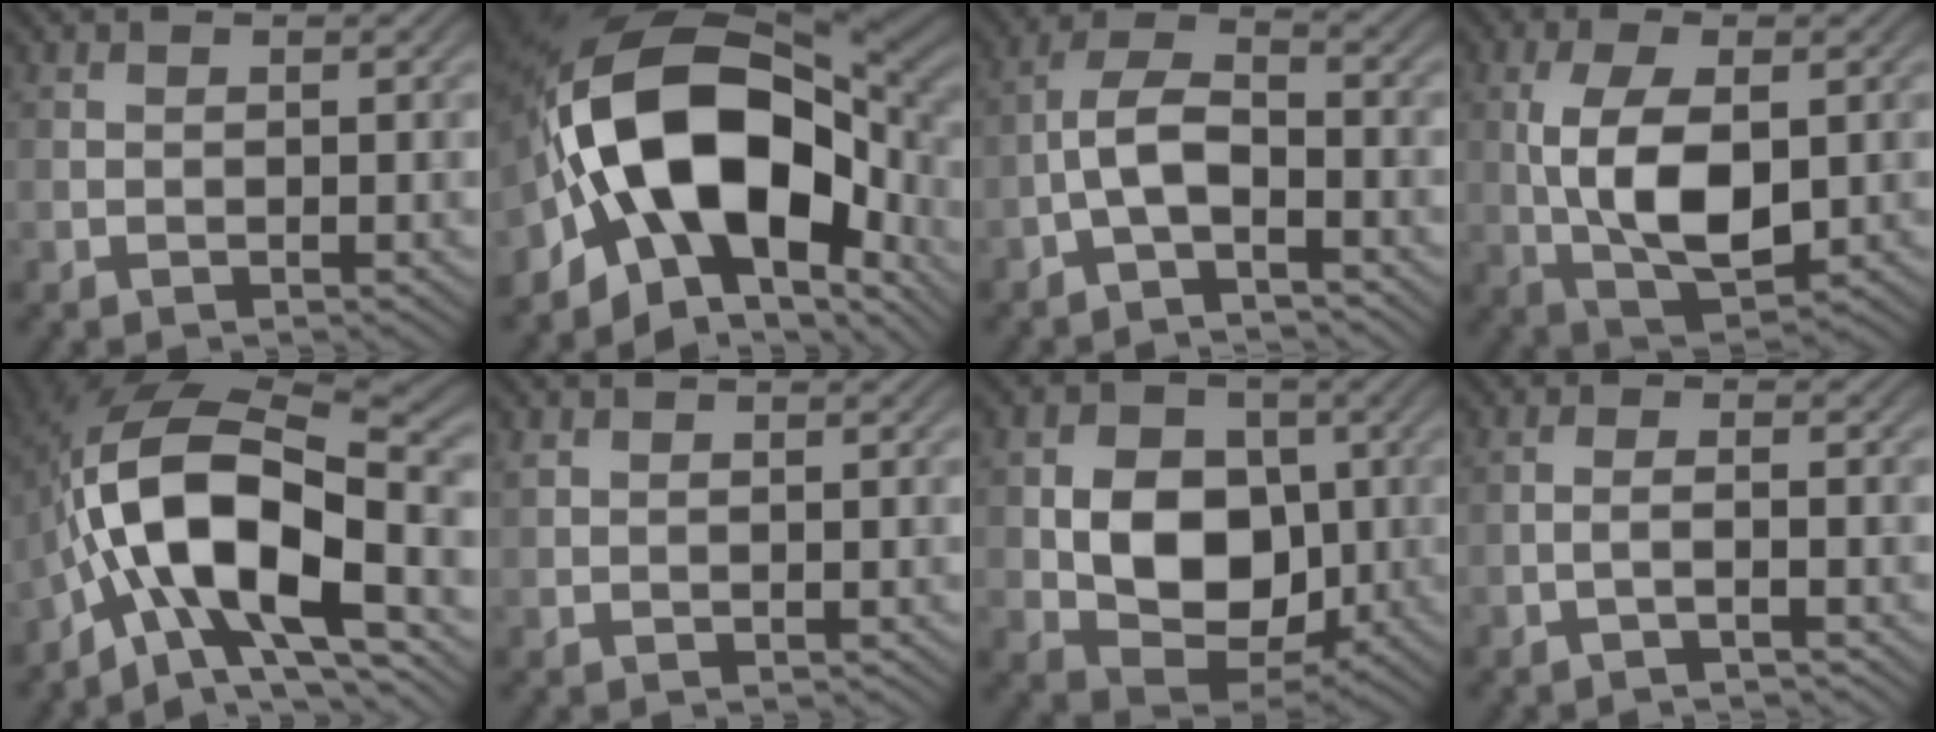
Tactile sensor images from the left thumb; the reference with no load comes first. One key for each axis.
{"total": 18.5, "fx": -3.5, "fy": 10.6, "fz": 14.7, "tx": -0.267, "ty": 0.008, "tz": -0.070}
{"total": 5.0, "fx": -2.5, "fy": 2.0, "fz": 3.9, "tx": -0.075, "ty": 0.013, "tz": -0.060}
{"total": 9.1, "fx": -0.1, "fy": 4.4, "fz": 8.0, "tx": -0.169, "ty": -0.003, "tz": 0.003}
{"total": 15.8, "fx": -4.7, "fy": 6.5, "fz": 13.6, "tx": -0.237, "ty": 0.011, "tz": -0.094}
{"total": 0.7, "fx": 0.4, "fy": 0.4, "fz": 0.3, "tx": -0.010, "ty": 0.000, "tz": 0.011}
{"total": 10.0, "fx": -0.4, "fy": 7.5, "fz": 6.5, "tx": -0.125, "ty": -0.009, "tz": -0.012}
{"total": 1.7, "fx": -1.1, "fy": 0.3, "fz": 1.3, "tx": -0.019, "ty": 0.009, "tz": -0.030}